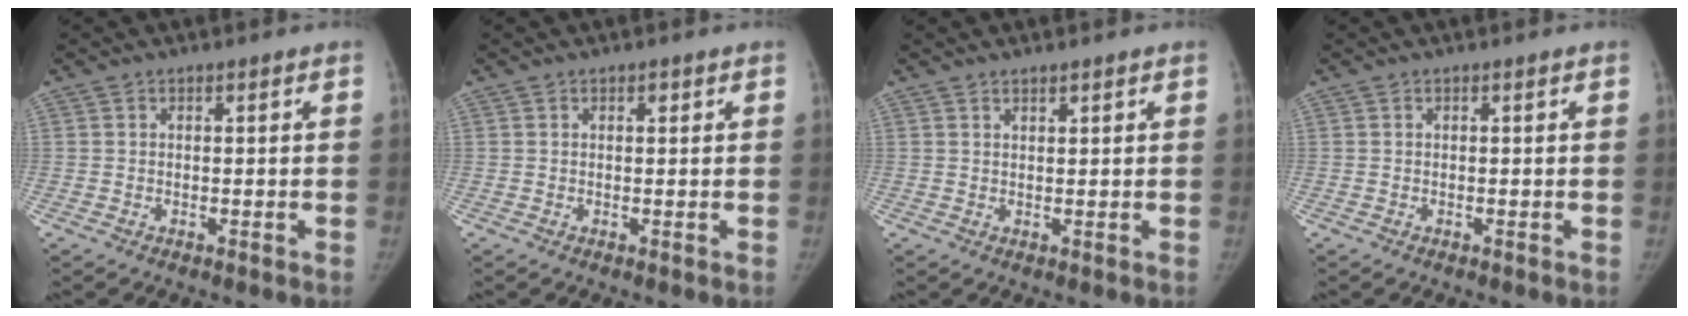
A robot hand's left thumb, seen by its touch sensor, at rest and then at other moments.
{"total": 0.9, "force": [0.4, 0.5, 0.6], "torque": [-0.005, -0.001, 0.005]}
{"total": 1.2, "force": [1.0, 0.3, 0.6], "torque": [-0.006, -0.007, 0.018]}
{"total": 0.0}